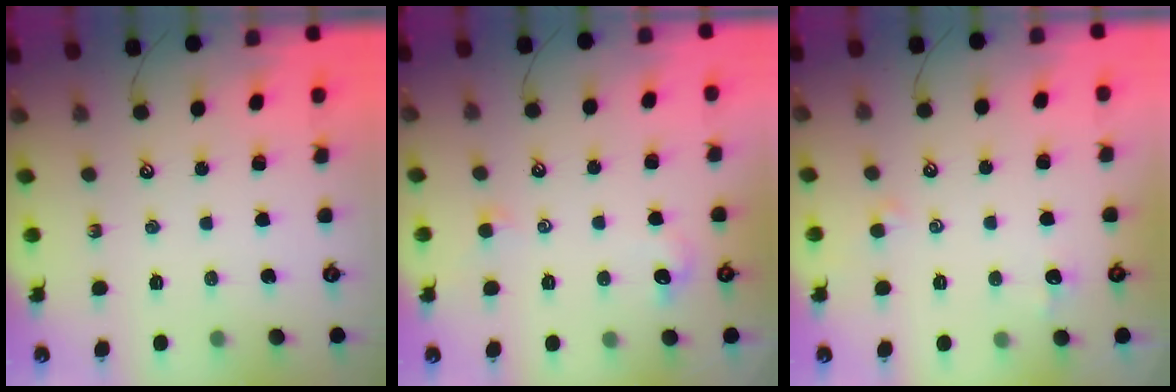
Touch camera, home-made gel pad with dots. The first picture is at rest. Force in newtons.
{"total": 1.7, "press": 1.6, "slide": 0.6}
{"total": 0.6, "press": 0.2, "slide": 0.6}